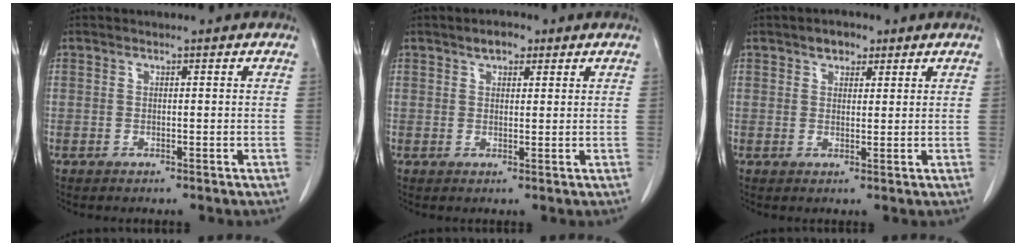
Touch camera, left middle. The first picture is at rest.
{"total": 2.7, "force": [1.7, 1.4, 1.5], "torque": [-0.024, 0.008, 0.026]}
{"total": 2.8, "force": [1.8, 1.7, 1.3], "torque": [-0.020, 0.007, 0.027]}